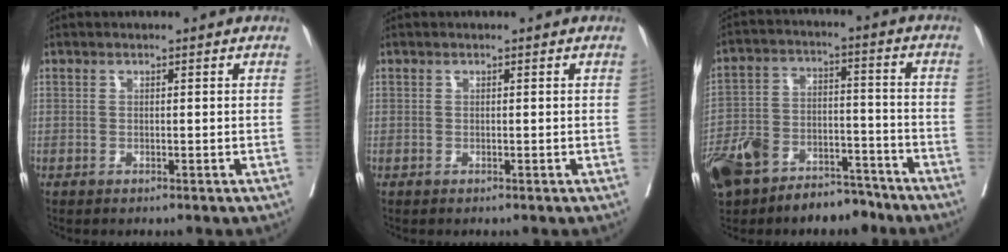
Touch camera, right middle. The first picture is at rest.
{"total": 0.0}
{"total": 15.6, "force": [-11.6, 7.5, 7.3], "torque": [-0.142, 0.013, -0.198]}